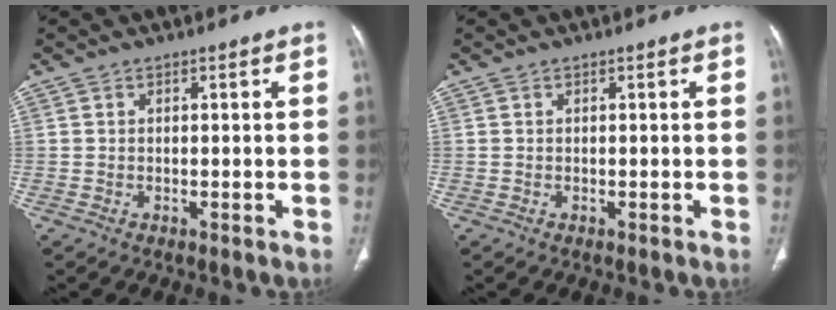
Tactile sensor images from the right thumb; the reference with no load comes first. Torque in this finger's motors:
{"motor_torque": [2.30, 2.26, 0.12, -0.19, 0.05]}